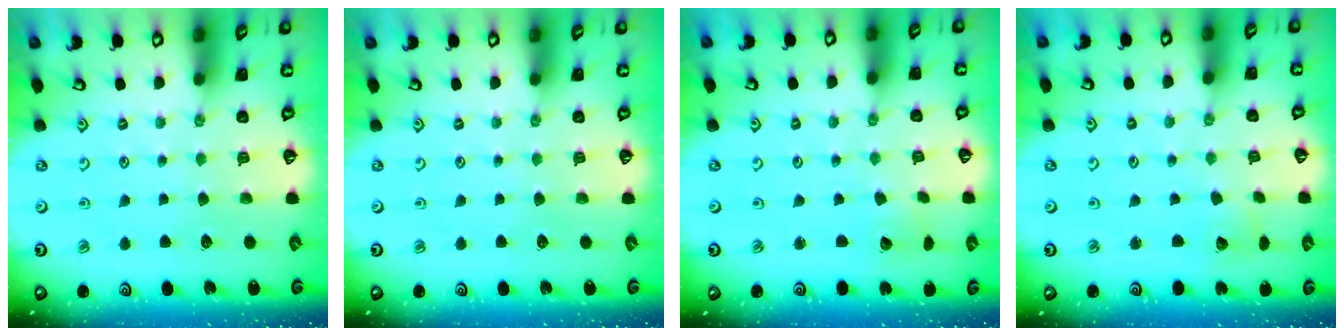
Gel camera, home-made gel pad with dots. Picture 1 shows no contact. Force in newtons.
{"total": 0.0}
{"total": 3.0, "press": 3.0, "slide": 0.2}
{"total": 2.2, "press": 2.2, "slide": 0.3}